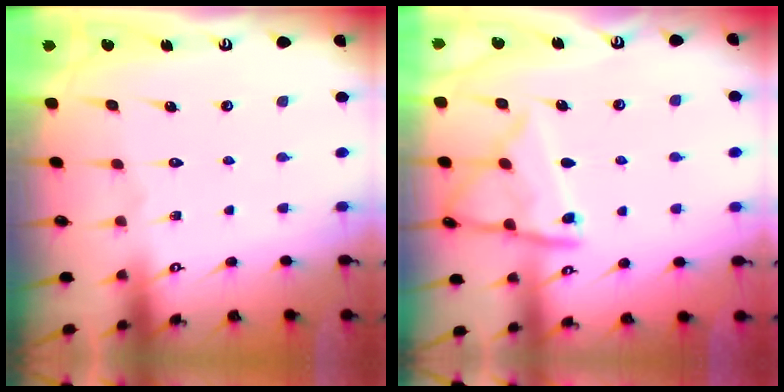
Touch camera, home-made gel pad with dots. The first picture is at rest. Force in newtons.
{"total": 12.9, "press": 12.8, "slide": 1.2}